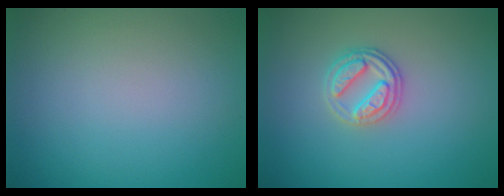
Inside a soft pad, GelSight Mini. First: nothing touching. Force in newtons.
{"total": 2.7, "press": 2.6, "slide": 0.8}